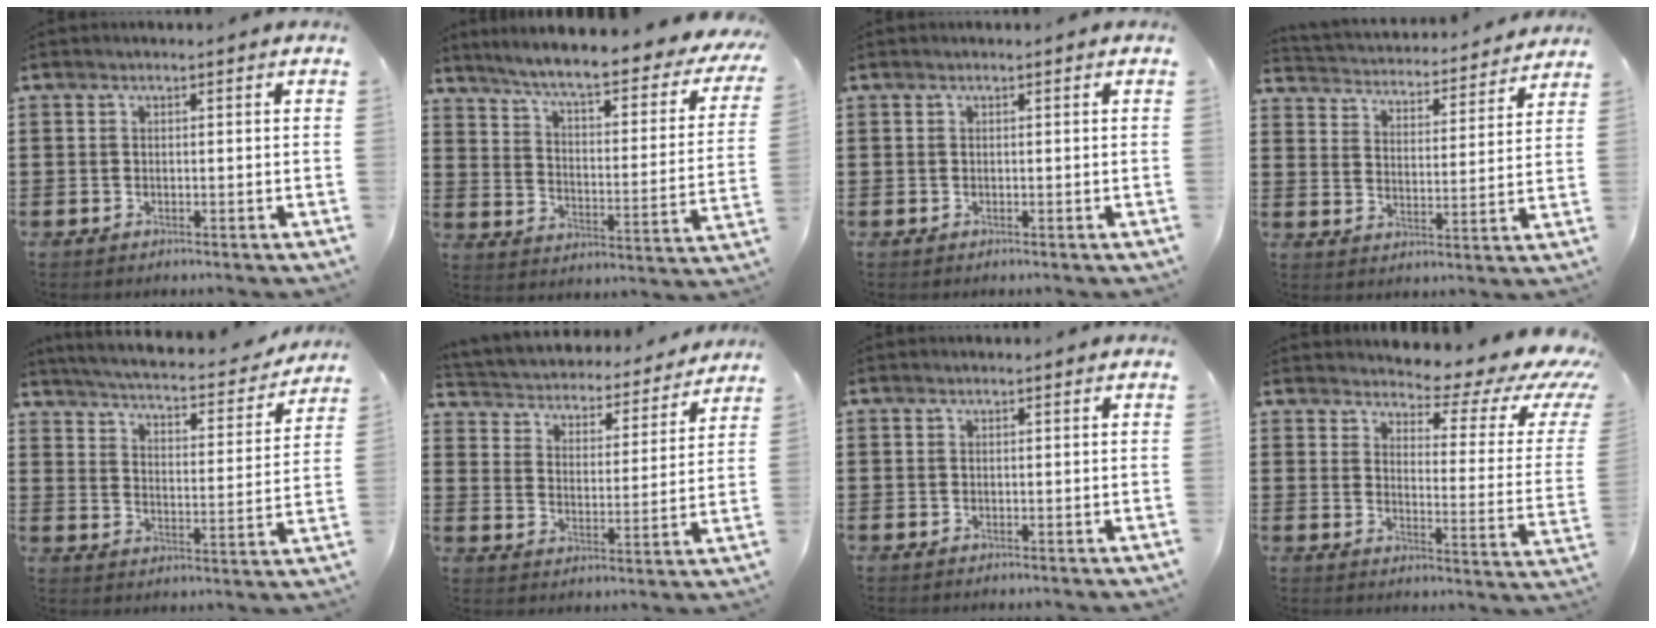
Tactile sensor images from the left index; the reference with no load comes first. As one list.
[{"total": 6.3, "force": [5.1, -0.2, 3.7], "torque": [-0.091, -0.042, 0.079]}, {"total": 0.0}, {"total": 3.1, "force": [3.1, 0.1, -0.2], "torque": [-0.019, -0.031, 0.045]}, {"total": 3.6, "force": [3.4, -0.1, 1.2], "torque": [-0.044, -0.032, 0.048]}, {"total": 3.0, "force": [3.0, 0.5, -0.1], "torque": [-0.021, -0.031, 0.041]}, {"total": 0.0}, {"total": 5.3, "force": [4.4, 1.0, 2.8], "torque": [-0.054, -0.041, 0.069]}]